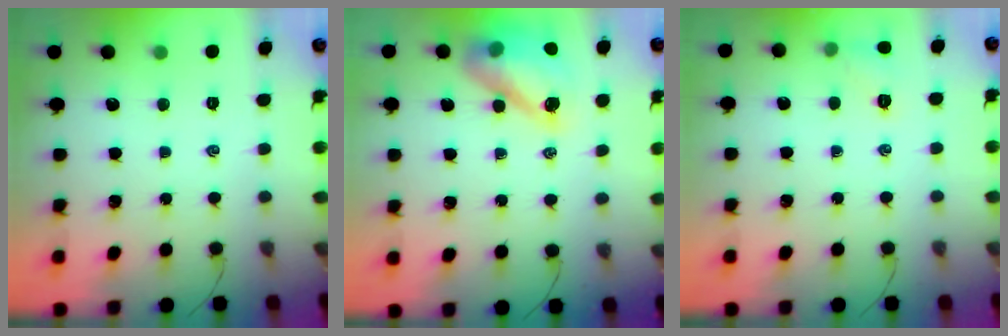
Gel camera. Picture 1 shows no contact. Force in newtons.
{"total": 13.5, "press": 12.9, "slide": 3.7}
{"total": 6.7, "press": 6.5, "slide": 1.6}